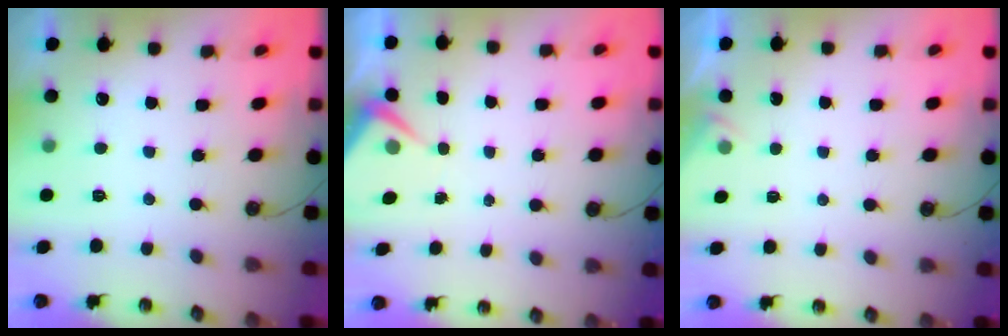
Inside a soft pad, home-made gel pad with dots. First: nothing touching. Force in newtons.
{"total": 3.9, "press": 3.8, "slide": 0.5}
{"total": 2.2, "press": 2.1, "slide": 0.4}